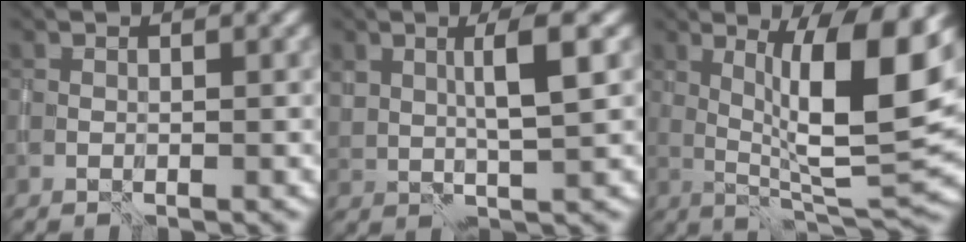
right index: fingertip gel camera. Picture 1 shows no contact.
{"total": 3.4, "force": [1.3, 0.6, 3.0], "torque": [-0.055, 0.003, 0.024]}
{"total": 10.9, "force": [2.1, 2.5, 10.4], "torque": [-0.158, -0.001, 0.039]}